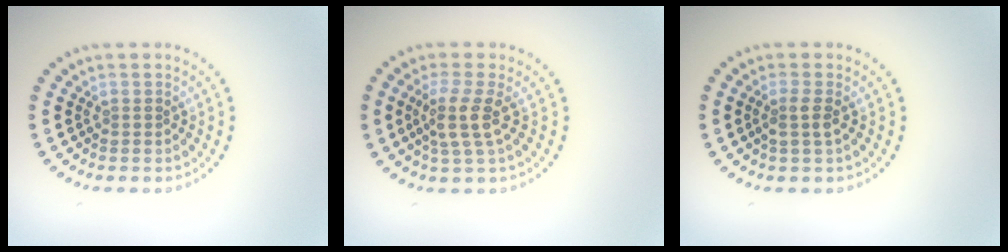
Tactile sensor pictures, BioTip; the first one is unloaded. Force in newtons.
{"total": 2.9, "press": 2.3, "slide": 1.7}
{"total": 1.6, "press": 1.3, "slide": 0.9}